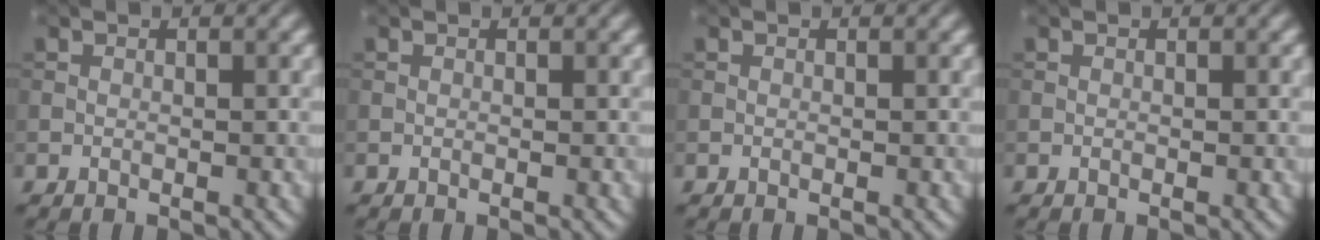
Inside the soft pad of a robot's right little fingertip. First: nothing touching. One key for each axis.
{"total": 0.0}
{"total": 0.0}
{"total": 0.0}